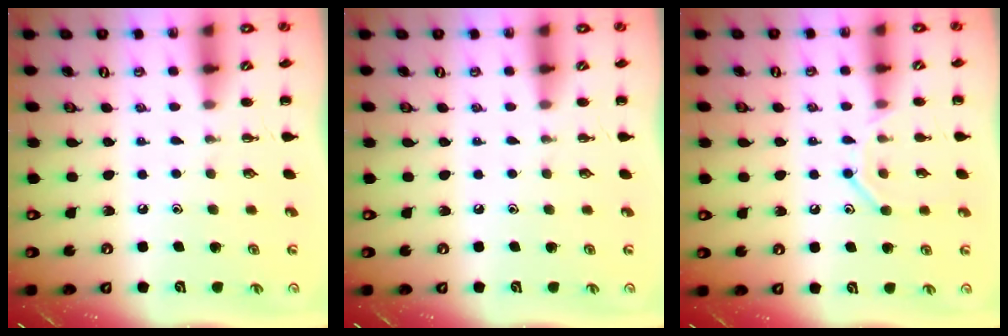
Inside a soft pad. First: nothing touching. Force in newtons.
{"total": 0.0}
{"total": 9.3, "press": 9.3, "slide": 1.2}